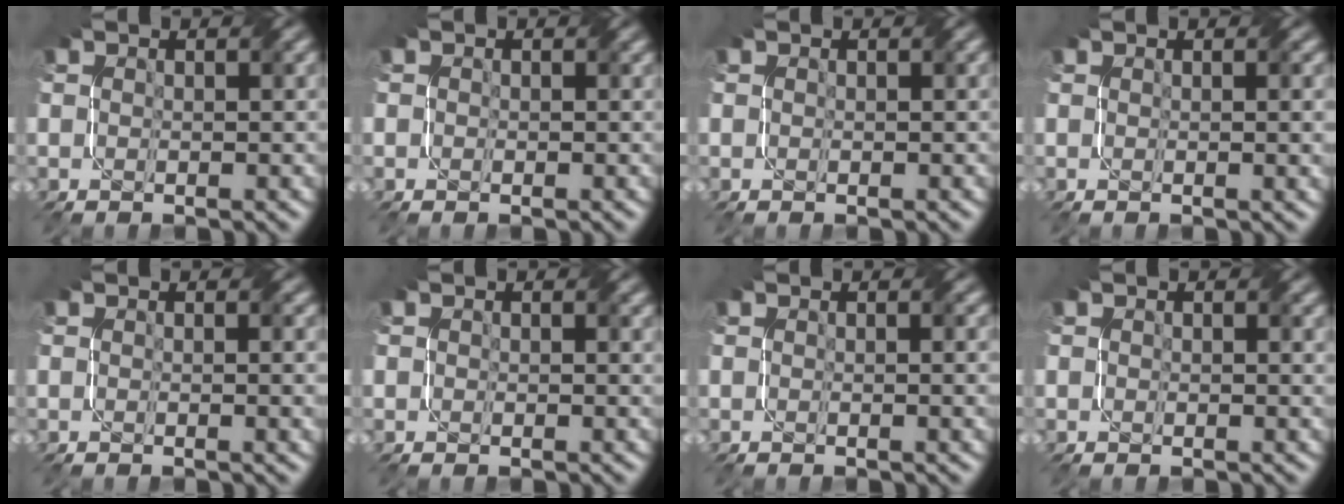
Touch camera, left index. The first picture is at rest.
{"total": 0.5, "force": [0.2, 0.5, 0.2], "torque": [-0.001, -0.002, -0.004]}
{"total": 0.0}
{"total": 1.8, "force": [0.1, 0.4, 1.8], "torque": [-0.016, 0.005, -0.001]}
{"total": 1.7, "force": [0.0, 0.3, 1.6], "torque": [-0.016, 0.002, 0.000]}
{"total": 0.6, "force": [0.4, 0.4, 0.2], "torque": [-0.003, 0.001, 0.005]}
{"total": 1.5, "force": [0.1, 0.3, 1.5], "torque": [-0.015, 0.004, -0.001]}
{"total": 0.8, "force": [0.5, 0.5, 0.4], "torque": [-0.006, 0.001, 0.008]}